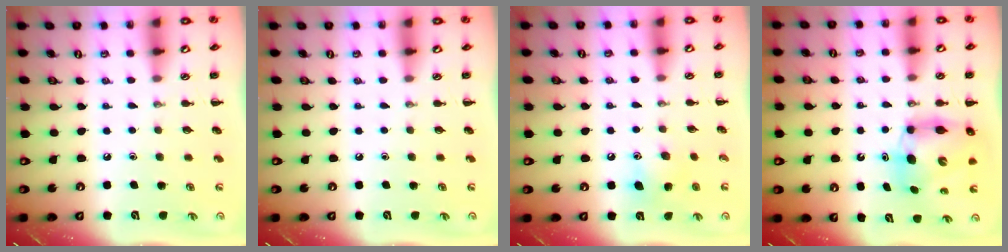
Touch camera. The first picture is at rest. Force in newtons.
{"total": 0.0}
{"total": 7.3, "press": 6.9, "slide": 2.2}
{"total": 7.1, "press": 6.8, "slide": 2.0}